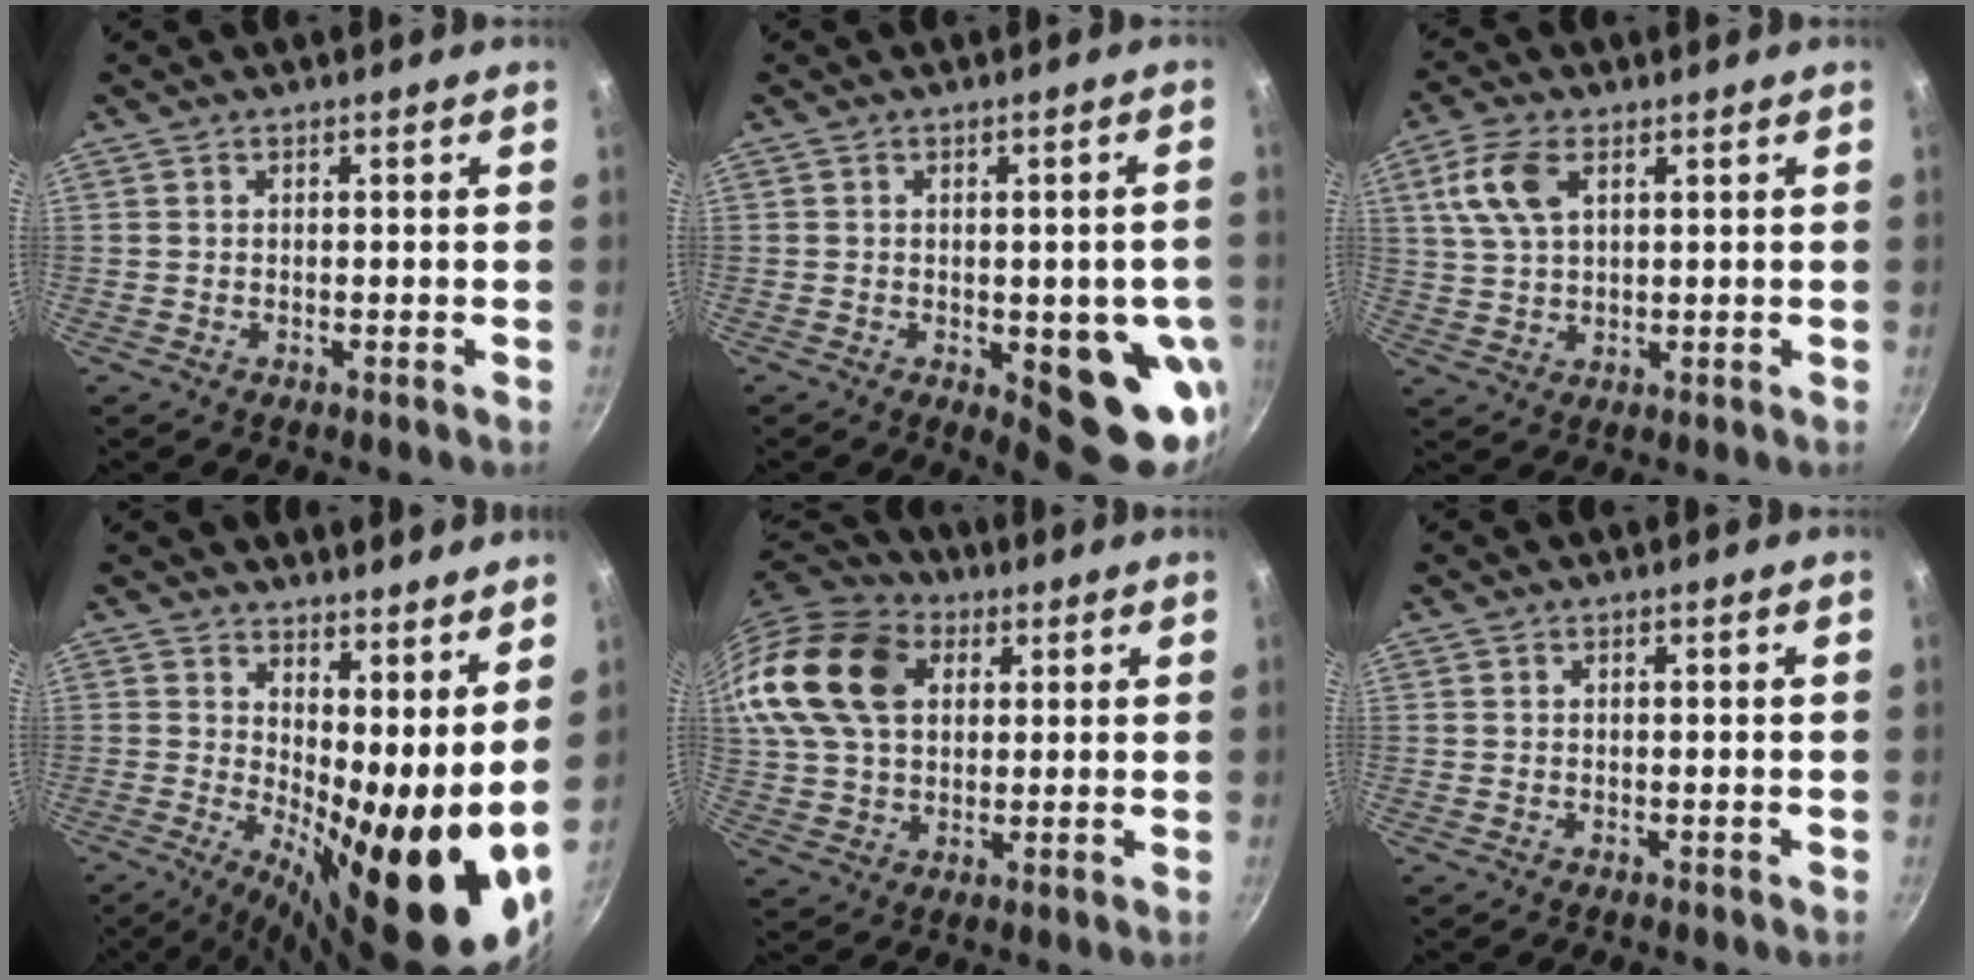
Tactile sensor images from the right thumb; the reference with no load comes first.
{"total": 12.5, "force": [-2.9, 5.2, 11.0], "torque": [-0.086, -0.002, -0.029]}
{"total": 8.2, "force": [3.1, 4.4, 6.1], "torque": [-0.126, 0.005, 0.061]}
{"total": 20.1, "force": [2.7, 7.6, 18.5], "torque": [-0.233, -0.025, 0.050]}
{"total": 22.1, "force": [7.2, 15.6, 13.9], "torque": [-0.281, 0.017, 0.125]}
{"total": 0.0}